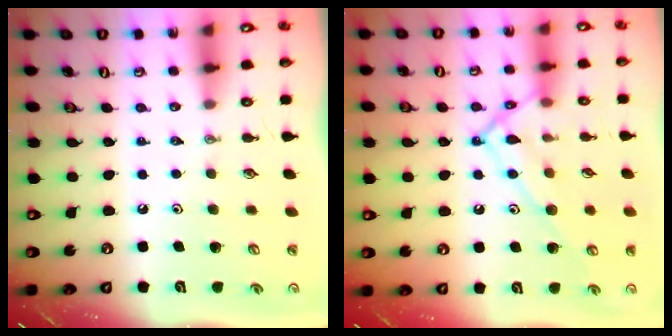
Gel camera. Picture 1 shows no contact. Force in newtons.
{"total": 13.2, "press": 13.1, "slide": 1.0}